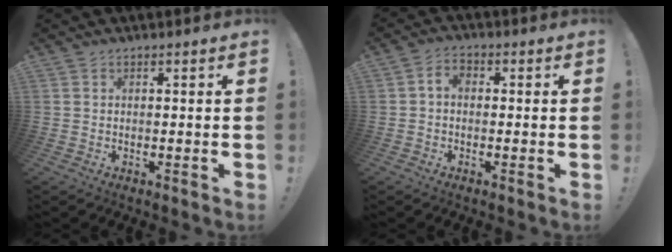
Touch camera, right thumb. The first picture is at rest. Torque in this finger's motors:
{"motor_torque": [0.53, 0.57, 0.40, -0.37, 0.00]}